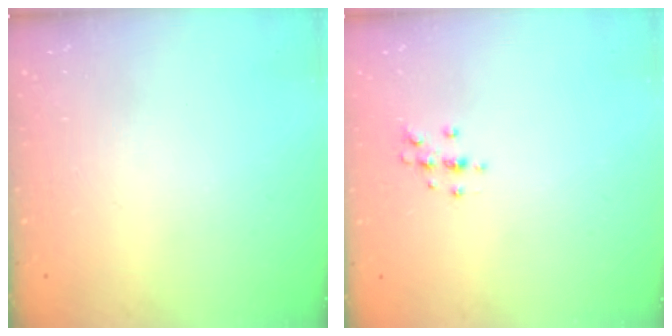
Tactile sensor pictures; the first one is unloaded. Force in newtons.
{"total": 4.3, "press": 4.2, "slide": 1.0}